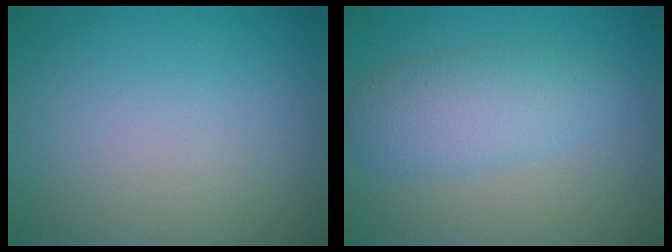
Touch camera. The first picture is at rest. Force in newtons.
{"total": 4.0, "press": 4.0, "slide": 0.1}